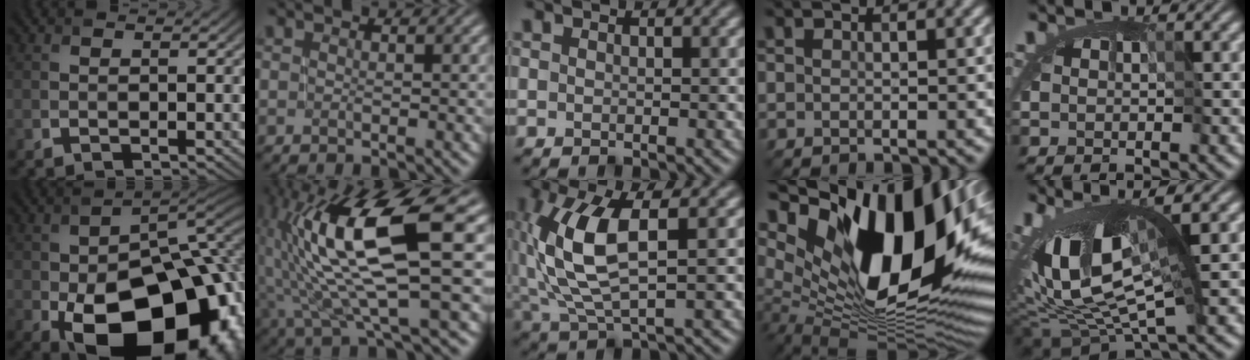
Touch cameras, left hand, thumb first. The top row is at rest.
{"thumb": {"total": 22.6, "force": [-8.0, 13.7, 16.1], "torque": [-0.239, -0.055, -0.080]}, "index": {"total": 13.3, "force": [2.0, 3.3, 12.8], "torque": [-0.245, 0.010, 0.044]}, "middle": {"total": 7.7, "force": [1.0, 3.2, 6.9], "torque": [-0.163, 0.003, 0.022]}, "ring": {"total": 18.4, "force": [6.5, 9.0, 14.7], "torque": [-0.253, 0.017, 0.109]}, "little": {"total": 10.3, "force": [-0.8, 3.7, 9.6], "torque": [-0.172, -0.010, -0.010]}}